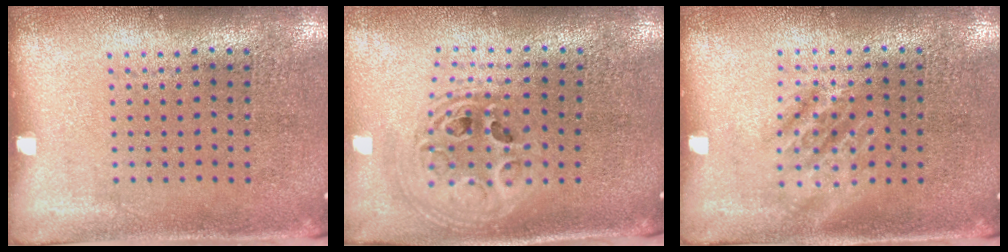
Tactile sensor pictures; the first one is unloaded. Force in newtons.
{"total": 2.3, "press": 1.8, "slide": 1.4}
{"total": 1.0, "press": 1.0, "slide": 0.2}